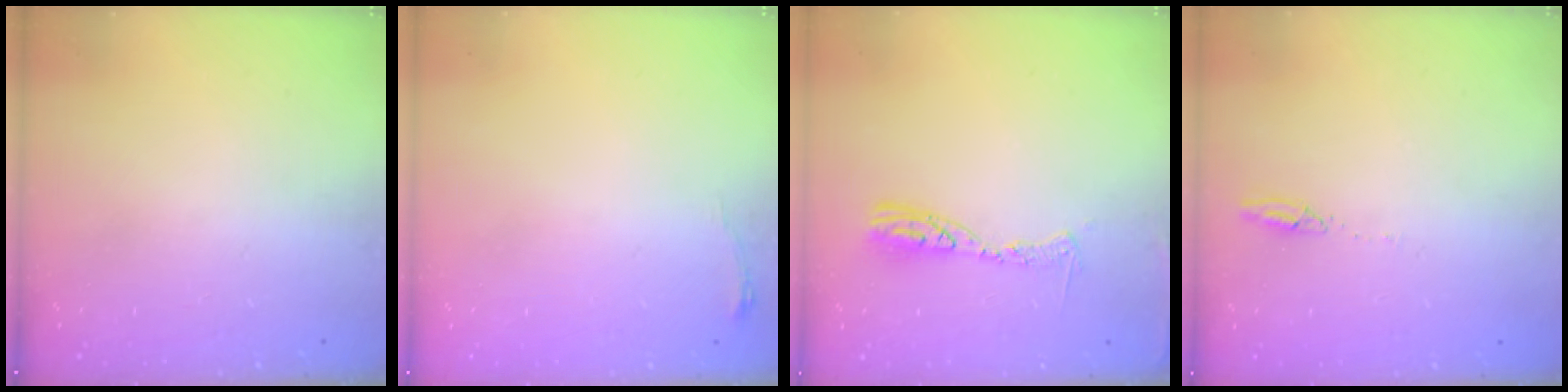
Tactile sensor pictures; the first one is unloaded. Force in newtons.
{"total": 3.4, "press": 3.4, "slide": 0.5}
{"total": 8.8, "press": 8.8, "slide": 0.9}
{"total": 2.7, "press": 2.7, "slide": 0.2}